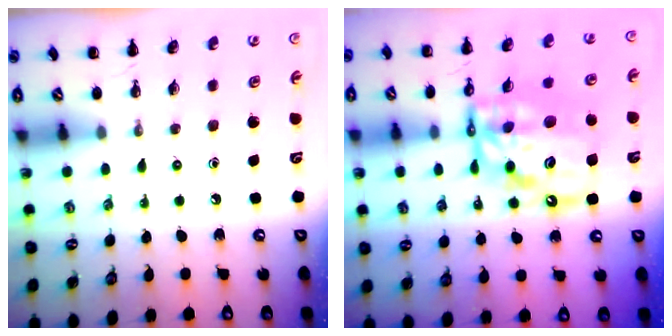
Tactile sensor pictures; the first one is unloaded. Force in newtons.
{"total": 15.5, "press": 15.0, "slide": 3.9}